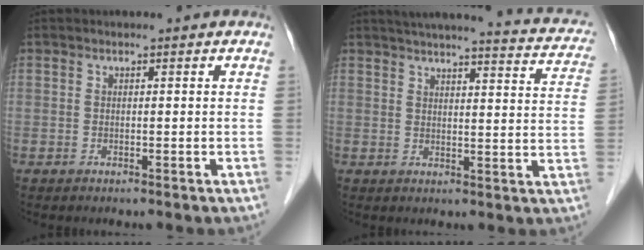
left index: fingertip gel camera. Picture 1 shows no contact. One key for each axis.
{"total": 19.4, "fx": 17.1, "fy": 2.8, "fz": 8.6, "tx": -0.112, "ty": -0.009, "tz": 0.194}